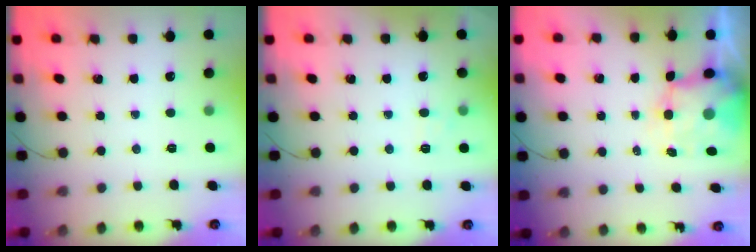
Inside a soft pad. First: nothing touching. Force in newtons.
{"total": 5.0, "press": 4.9, "slide": 1.2}
{"total": 6.1, "press": 5.8, "slide": 2.1}